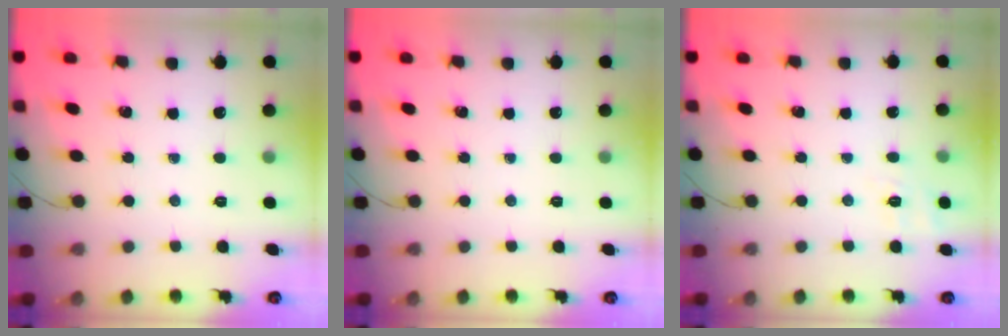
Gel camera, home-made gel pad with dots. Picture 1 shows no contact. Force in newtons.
{"total": 0.0}
{"total": 5.7, "press": 5.1, "slide": 2.5}